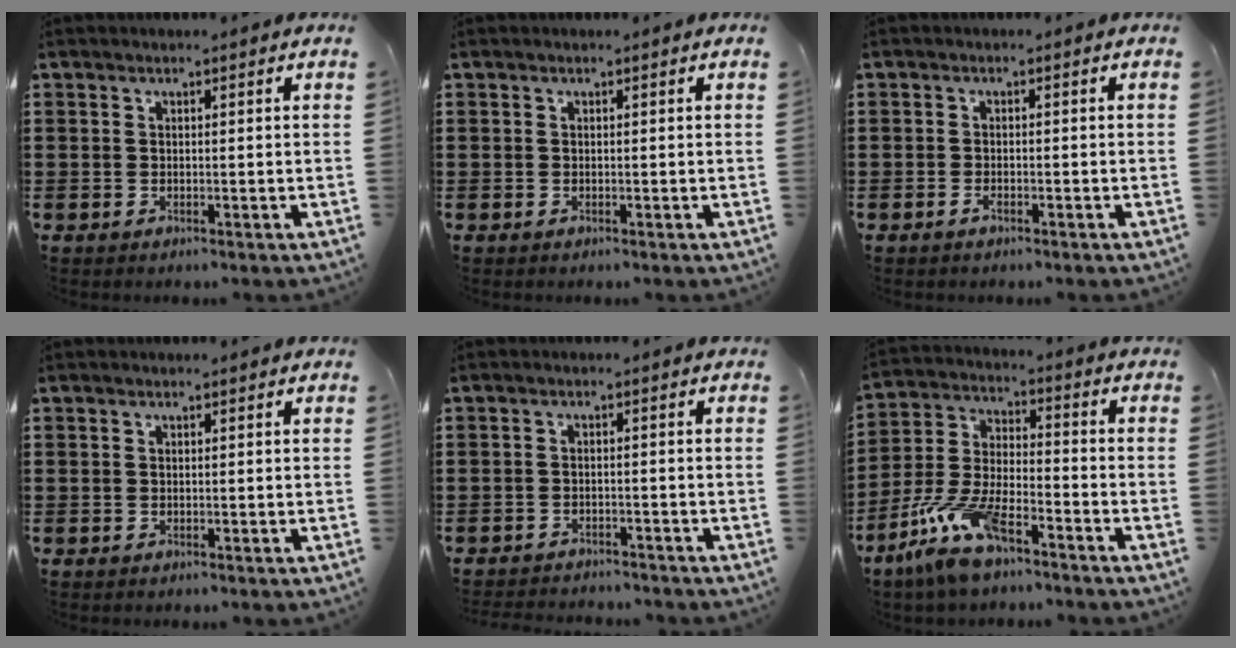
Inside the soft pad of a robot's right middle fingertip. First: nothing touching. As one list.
[{"total": 0.0}, {"total": 1.2, "force": [-0.8, 0.4, 0.8], "torque": [-0.025, -0.006, -0.016]}, {"total": 0.0}, {"total": 2.2, "force": [-2.2, 0.2, -0.2], "torque": [-0.004, 0.001, -0.048]}, {"total": 10.9, "force": [-7.9, 3.1, 6.9], "torque": [-0.157, 0.007, -0.157]}]